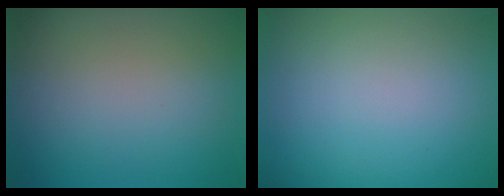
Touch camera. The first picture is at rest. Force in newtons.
{"total": 0.0}